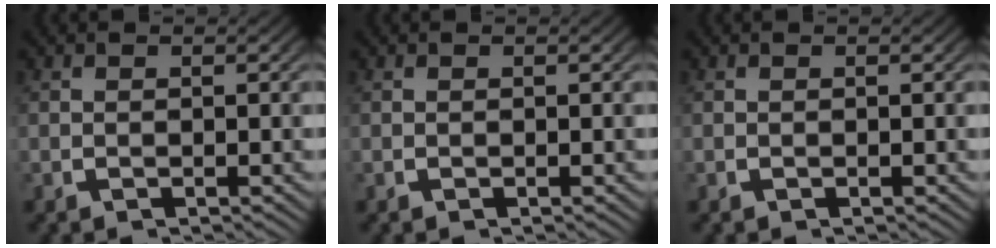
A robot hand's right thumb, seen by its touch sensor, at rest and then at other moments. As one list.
[{"total": 0.0}, {"total": 0.0}]